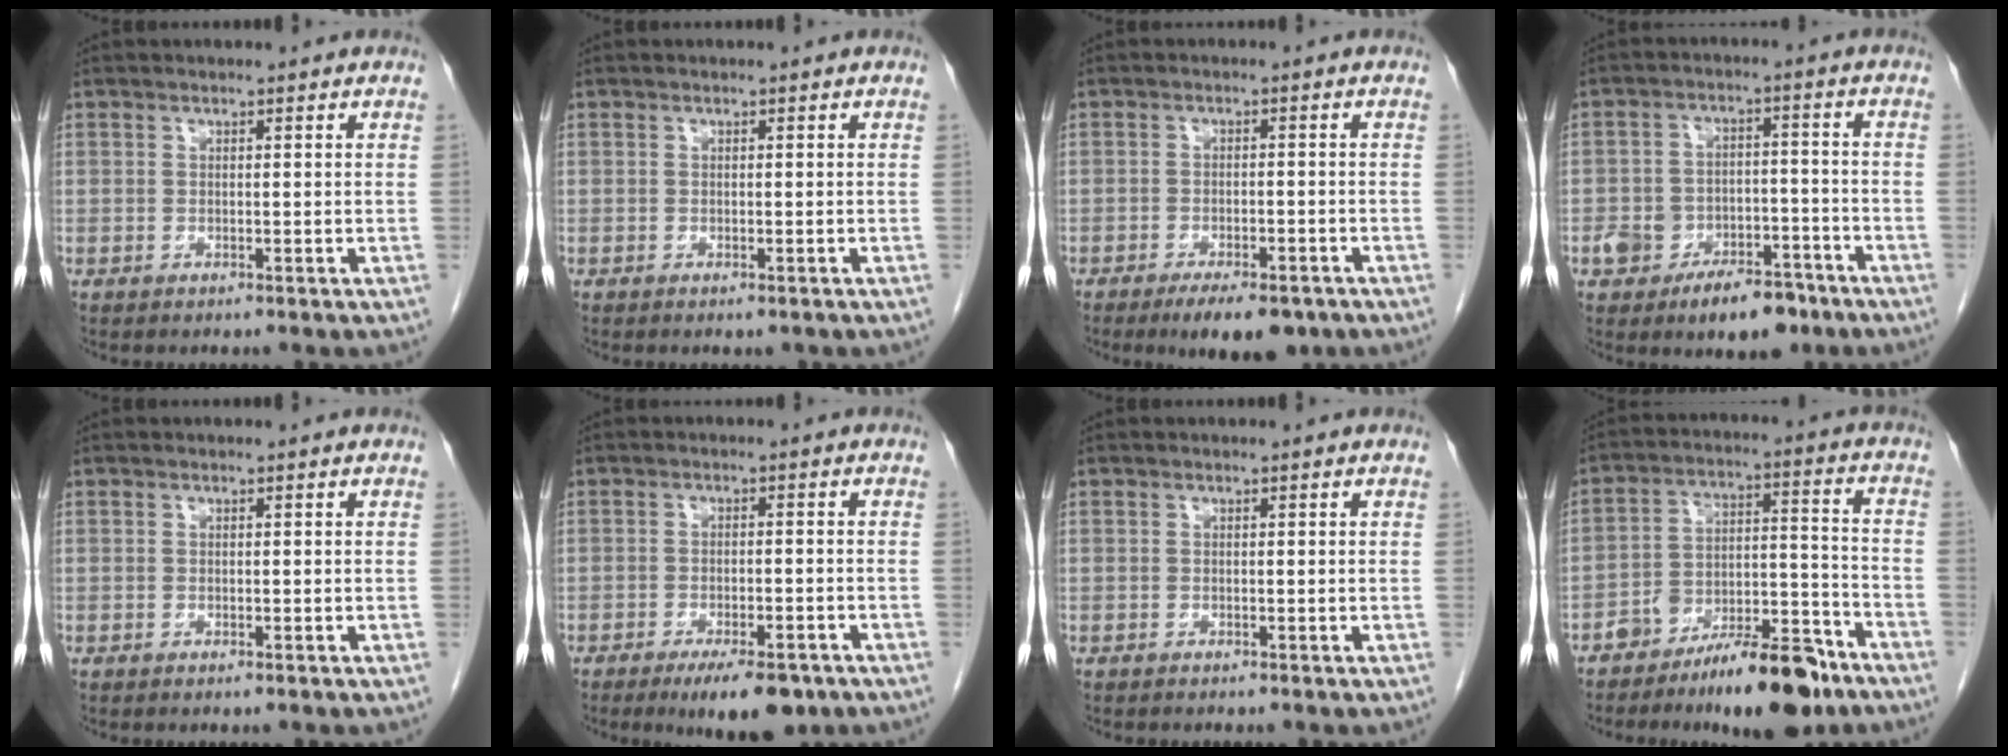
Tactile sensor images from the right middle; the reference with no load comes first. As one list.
[{"total": 0.6, "force": [-0.4, 0.2, 0.4], "torque": [-0.009, -0.004, -0.002]}, {"total": 7.6, "force": [-5.5, 2.5, 4.6], "torque": [-0.063, -0.007, -0.078]}, {"total": 9.4, "force": [-5.9, 4.8, 5.5], "torque": [-0.085, 0.015, -0.085]}, {"total": 0.0}, {"total": 8.0, "force": [-5.5, 2.5, 5.2], "torque": [-0.074, -0.009, -0.081]}, {"total": 0.0}, {"total": 13.5, "force": [-9.7, 4.0, 8.5], "torque": [-0.119, 0.032, -0.161]}]